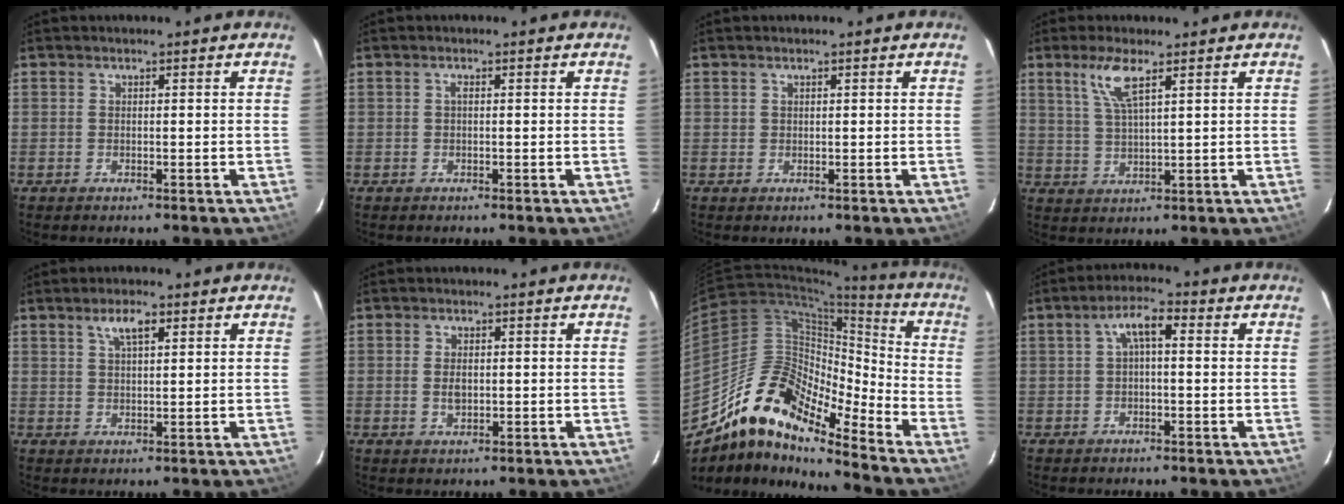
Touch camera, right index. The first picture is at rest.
{"total": 0.6, "force": [0.0, 0.2, 0.5], "torque": [-0.009, 0.005, -0.001]}
{"total": 0.5, "force": [0.2, 0.5, 0.0], "torque": [0.002, 0.003, 0.003]}
{"total": 6.0, "force": [3.3, 0.9, 4.9], "torque": [-0.102, 0.002, 0.070]}
{"total": 3.9, "force": [2.1, 1.2, 3.0], "torque": [-0.054, 0.009, 0.039]}
{"total": 2.7, "force": [-0.1, 1.7, 2.1], "torque": [-0.038, 0.001, -0.001]}
{"total": 16.9, "force": [-13.5, 4.8, 9.0], "torque": [-0.146, 0.004, -0.265]}
{"total": 4.7, "force": [0.6, 1.8, 4.3], "torque": [-0.078, 0.019, 0.013]}